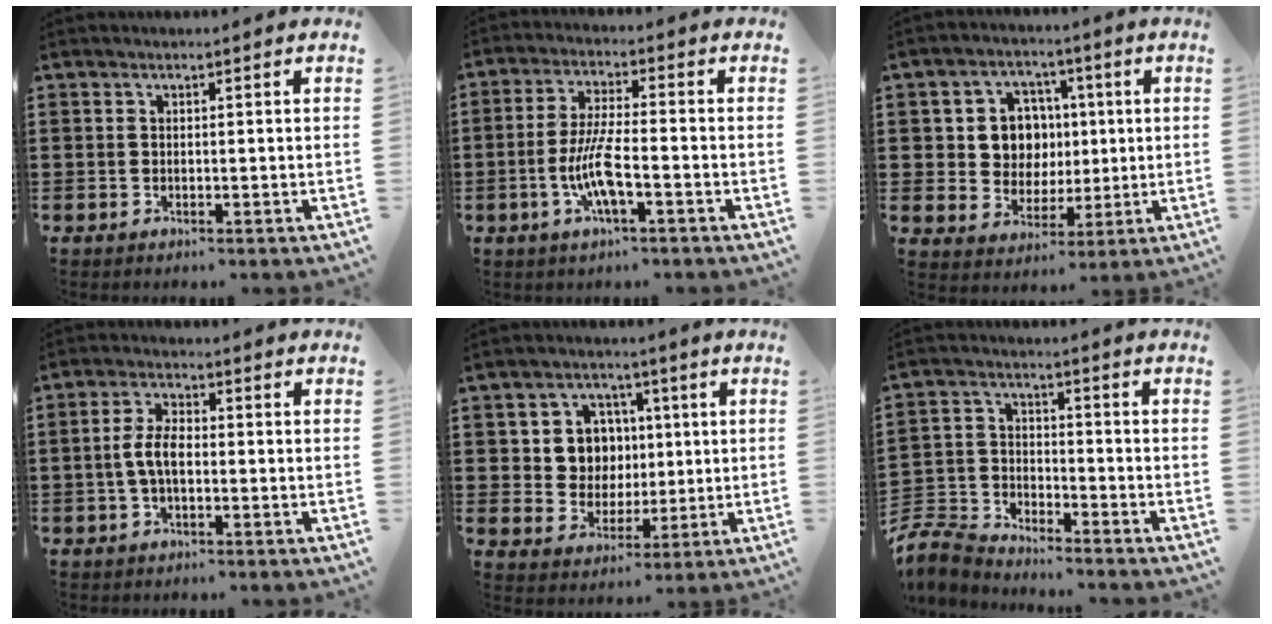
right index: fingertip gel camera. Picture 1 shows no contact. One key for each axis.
{"total": 7.7, "fx": -2.5, "fy": 1.7, "fz": 7.1, "tx": -0.158, "ty": -0.014, "tz": -0.054}
{"total": 7.6, "fx": 1.2, "fy": 6.7, "fz": 3.2, "tx": -0.077, "ty": 0.016, "tz": 0.018}
{"total": 5.0, "fx": -0.7, "fy": 2.4, "fz": 4.4, "tx": -0.100, "ty": 0.000, "tz": -0.020}
{"total": 7.0, "fx": 1.2, "fy": 6.4, "fz": 2.6, "tx": -0.072, "ty": 0.018, "tz": 0.021}
{"total": 5.6, "fx": -5.5, "fy": 1.1, "fz": 0.7, "tx": -0.039, "ty": -0.004, "tz": -0.117}